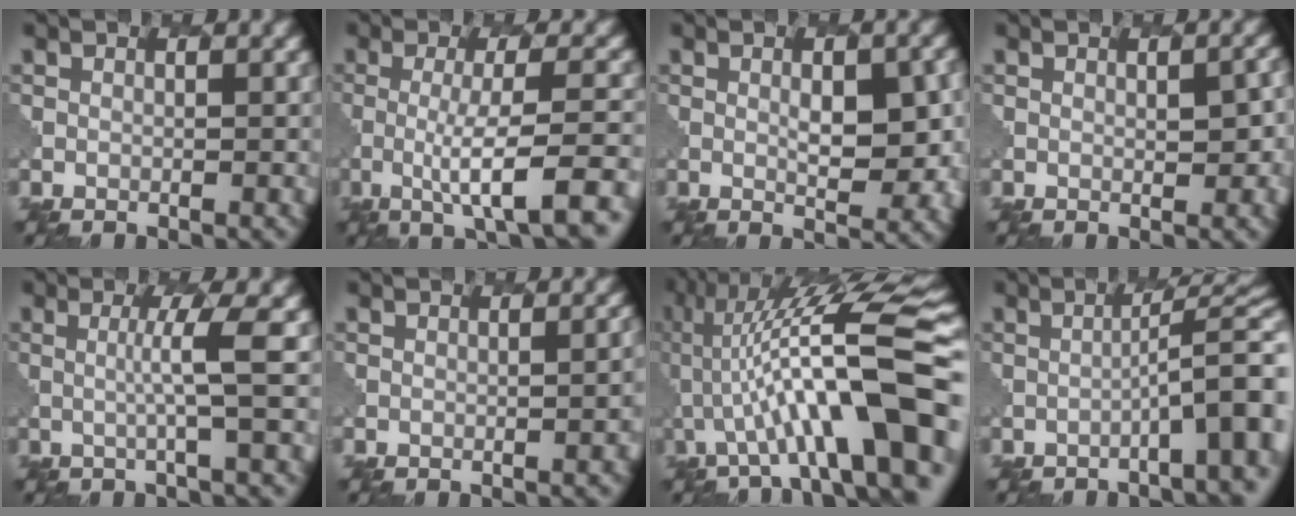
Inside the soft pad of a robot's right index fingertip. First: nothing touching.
{"total": 7.4, "force": [-1.7, 1.5, 7.0], "torque": [-0.108, -0.004, -0.035]}
{"total": 5.2, "force": [0.6, 2.2, 4.6], "torque": [-0.068, -0.005, 0.016]}
{"total": 2.8, "force": [0.3, 1.0, 2.6], "torque": [-0.032, 0.000, 0.009]}
{"total": 2.6, "force": [0.6, 0.0, 2.5], "torque": [-0.051, -0.004, 0.004]}
{"total": 2.4, "force": [-0.8, 1.1, 2.0], "torque": [-0.002, 0.008, -0.004]}
{"total": 13.4, "force": [-0.7, 2.8, 13.1], "torque": [-0.209, 0.038, -0.005]}
{"total": 7.0, "force": [-2.7, 0.9, 6.4], "torque": [-0.077, 0.019, -0.040]}